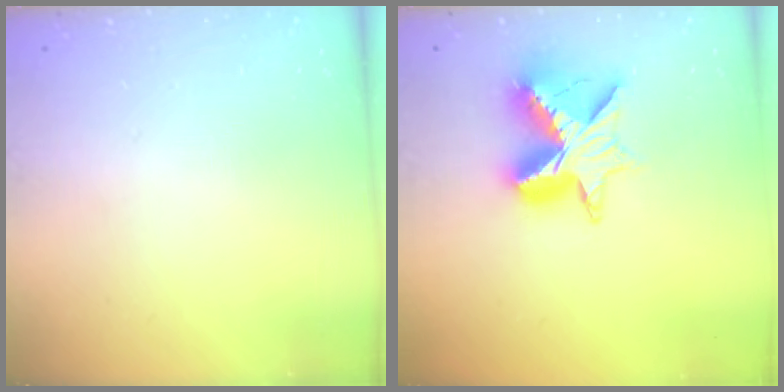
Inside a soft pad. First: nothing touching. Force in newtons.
{"total": 12.0, "press": 11.9, "slide": 1.3}